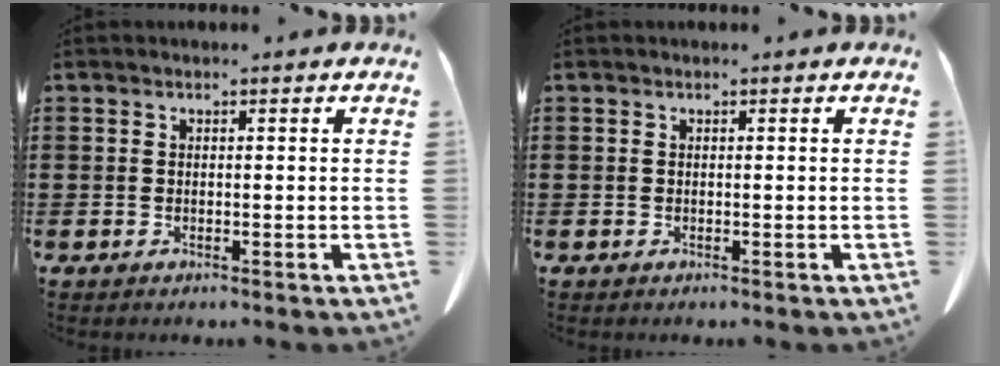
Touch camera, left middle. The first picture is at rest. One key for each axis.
{"total": 0.0}